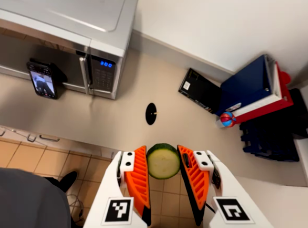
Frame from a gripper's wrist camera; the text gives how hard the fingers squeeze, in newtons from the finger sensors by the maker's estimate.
{"total": 9.0, "left": 9.3, "right": 8.8}